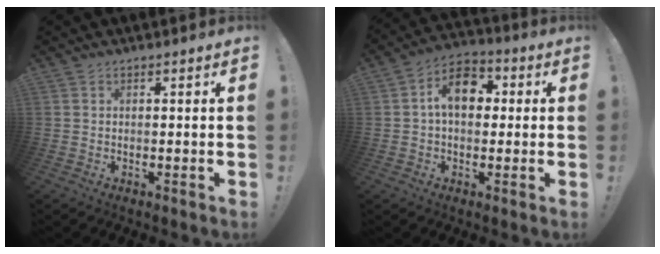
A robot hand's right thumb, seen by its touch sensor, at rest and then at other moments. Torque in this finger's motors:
{"motor_torque": [1.11, 2.25, 0.96, -0.85, 0.03]}